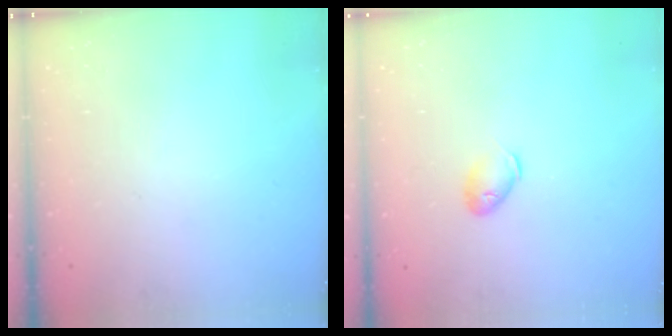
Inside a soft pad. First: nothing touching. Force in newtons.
{"total": 6.5, "press": 6.3, "slide": 1.5}